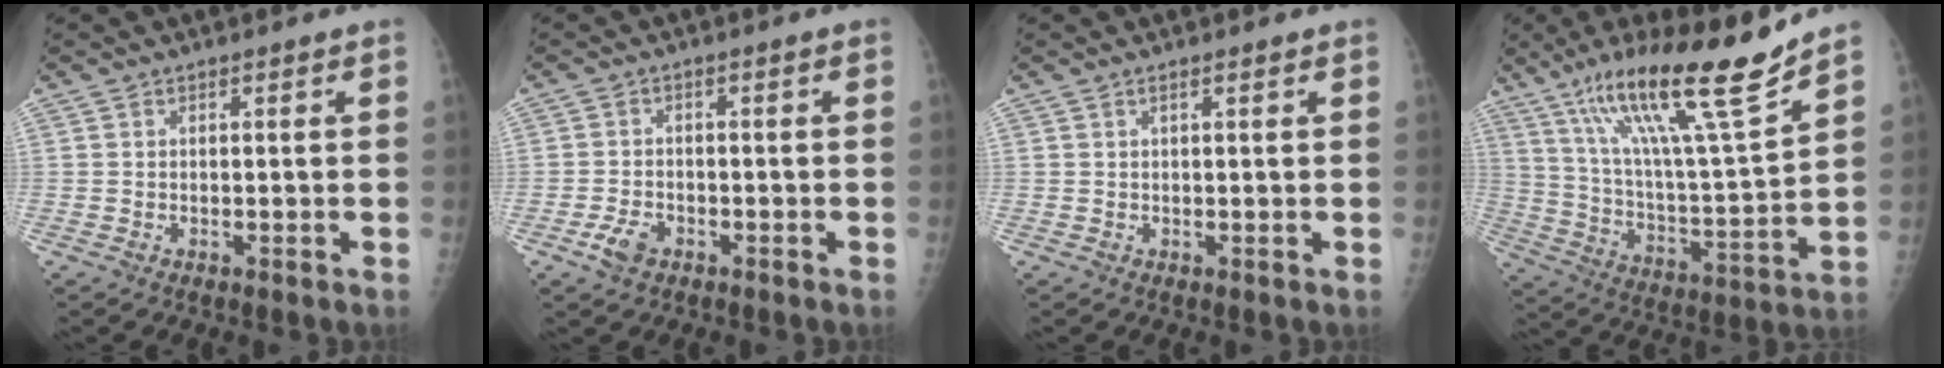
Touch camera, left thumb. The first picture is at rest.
{"total": 3.5, "force": [-2.0, 2.1, 1.9], "torque": [-0.038, 0.009, -0.034]}
{"total": 0.8, "force": [0.5, 0.1, 0.6], "torque": [-0.010, 0.002, 0.009]}
{"total": 21.8, "force": [15.2, 1.6, 15.5], "torque": [-0.242, -0.067, 0.269]}